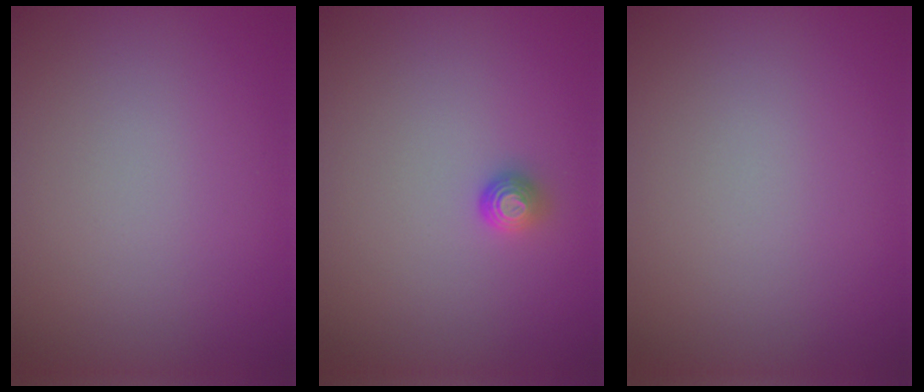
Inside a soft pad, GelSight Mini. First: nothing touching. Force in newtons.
{"total": 1.2, "press": 1.0, "slide": 0.6}
{"total": 0.0}